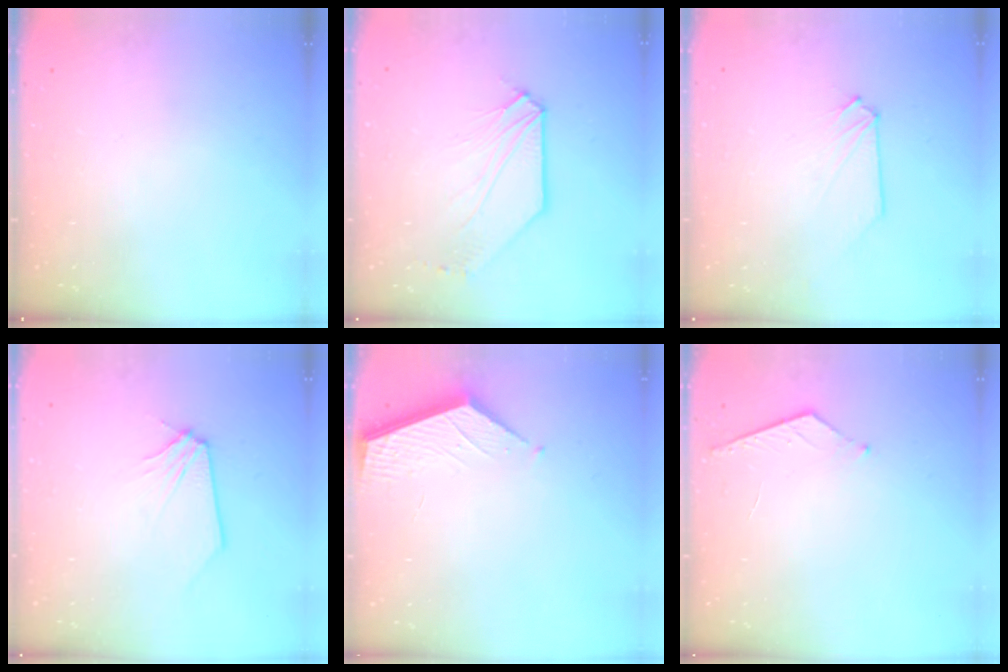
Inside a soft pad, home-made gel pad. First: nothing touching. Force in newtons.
{"total": 3.8, "press": 3.8, "slide": 0.2}
{"total": 0.0}
{"total": 0.0}
{"total": 1.9, "press": 1.9, "slide": 0.2}
{"total": 5.2, "press": 5.1, "slide": 0.5}